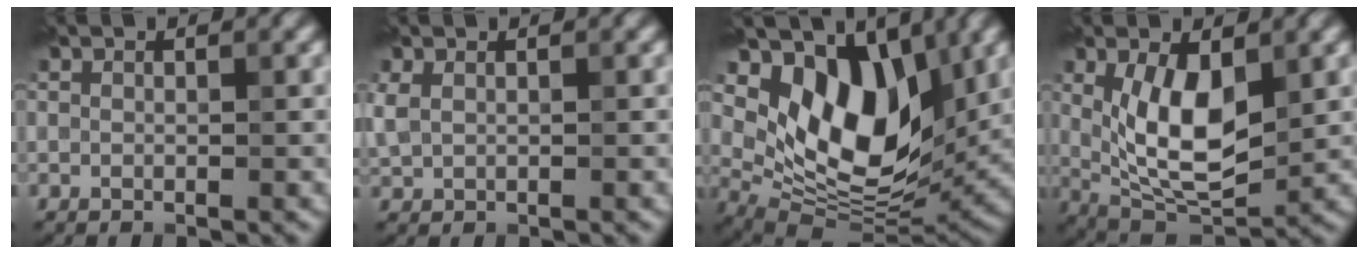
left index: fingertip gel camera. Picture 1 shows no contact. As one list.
[{"total": 1.6, "force": [0.5, 1.2, 1.1], "torque": [-0.028, 0.002, 0.012]}, {"total": 11.1, "force": [4.4, 6.6, 7.8], "torque": [-0.125, -0.016, 0.083]}, {"total": 7.4, "force": [1.1, 3.4, 6.4], "torque": [-0.122, -0.011, 0.022]}]